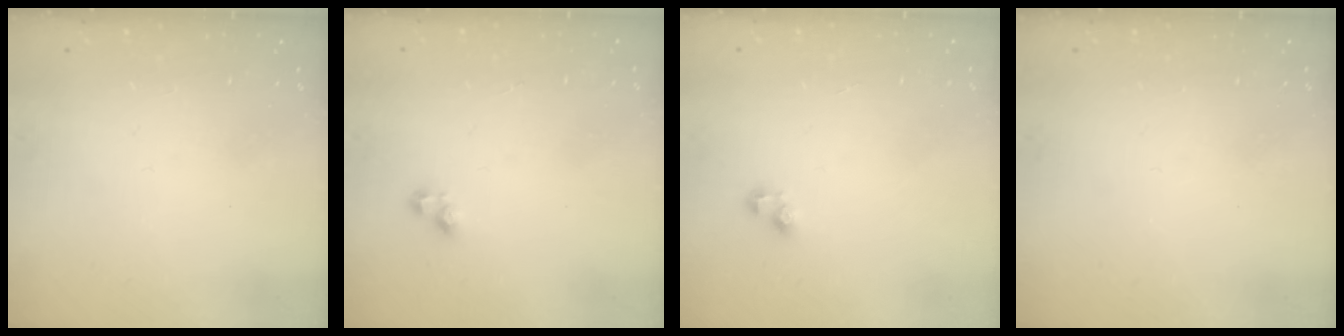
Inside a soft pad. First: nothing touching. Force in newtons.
{"total": 2.4, "press": 2.3, "slide": 0.6}
{"total": 2.0, "press": 2.0, "slide": 0.3}
{"total": 0.0}